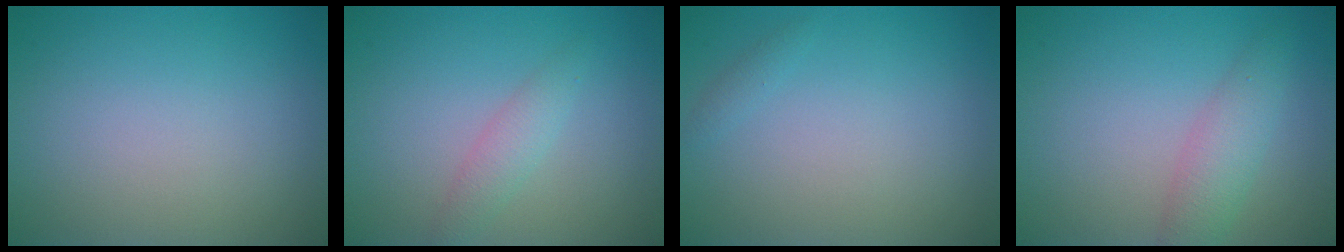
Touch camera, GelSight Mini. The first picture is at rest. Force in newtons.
{"total": 1.7, "press": 1.7, "slide": 0.1}
{"total": 0.6, "press": 0.6, "slide": 0.0}
{"total": 2.8, "press": 2.8, "slide": 0.2}